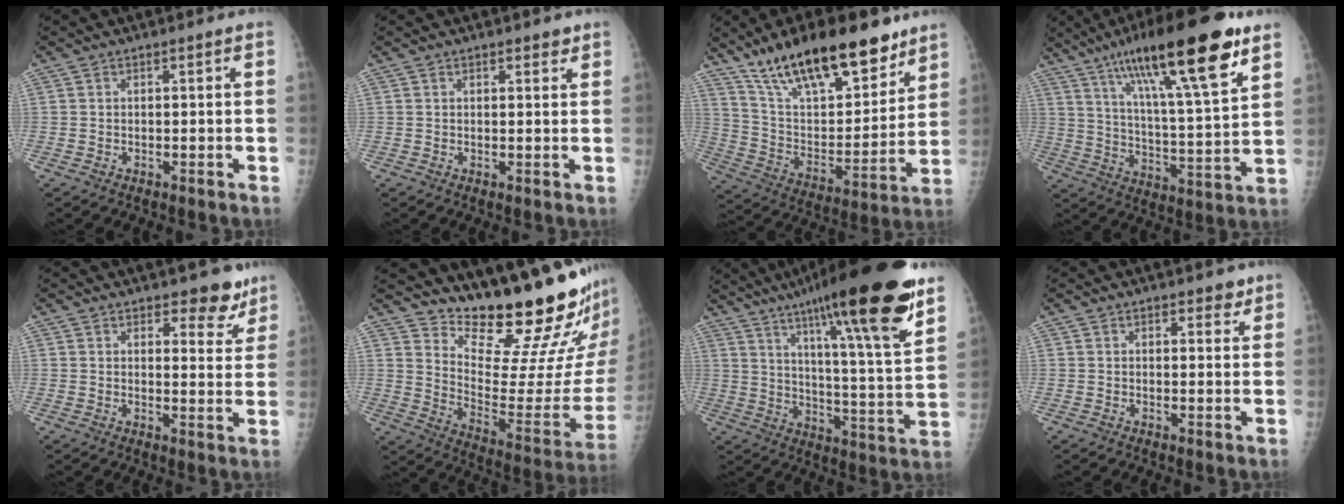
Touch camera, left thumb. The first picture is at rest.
{"total": 1.6, "force": [1.2, 0.8, 0.8], "torque": [0.001, -0.006, 0.012]}
{"total": 24.7, "force": [17.3, 9.0, 15.1], "torque": [-0.210, -0.059, 0.295]}
{"total": 24.4, "force": [14.1, 4.6, 19.3], "torque": [-0.307, -0.035, 0.232]}
{"total": 6.2, "force": [4.8, 2.9, 2.6], "torque": [0.003, -0.033, 0.059]}
{"total": 22.9, "force": [19.2, 3.7, 11.9], "torque": [-0.143, -0.175, 0.278]}
{"total": 27.5, "force": [18.1, 3.2, 20.5], "torque": [-0.303, -0.062, 0.275]}
{"total": 2.6, "force": [1.9, 1.3, 1.1], "torque": [0.004, -0.010, 0.022]}